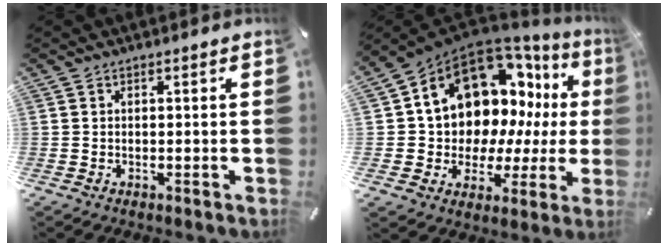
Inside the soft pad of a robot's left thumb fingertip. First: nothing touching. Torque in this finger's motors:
{"motor_torque": [2.50, 2.51, 0.79, 0.29, 0.27]}